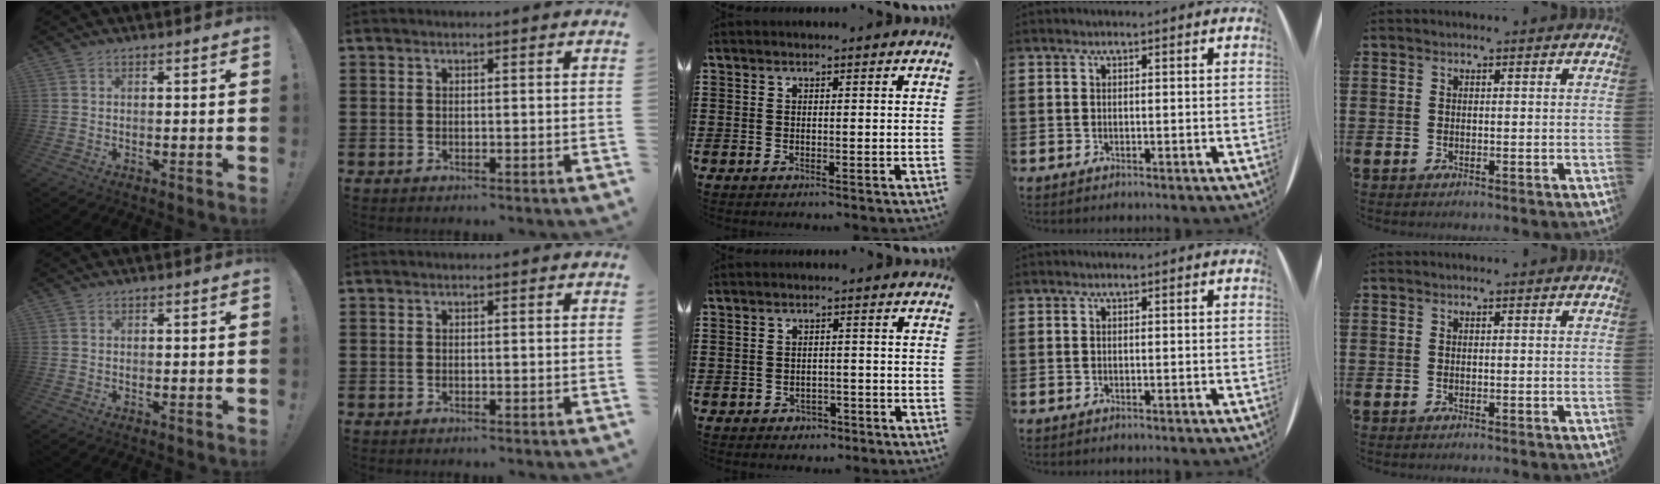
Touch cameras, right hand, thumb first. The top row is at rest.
{"middle": {"total": 1.5, "force": [-1.3, 0.9, 0.1], "torque": [-0.008, 0.000, -0.030]}}